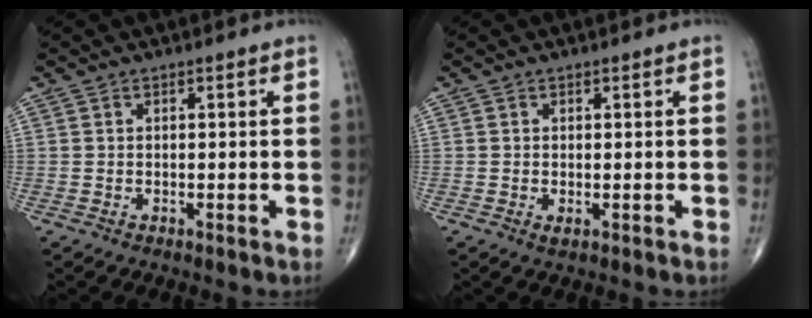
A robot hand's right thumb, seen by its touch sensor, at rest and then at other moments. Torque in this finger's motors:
{"motor_torque": [-0.32, 0.03, -0.10, -0.16, -0.03]}